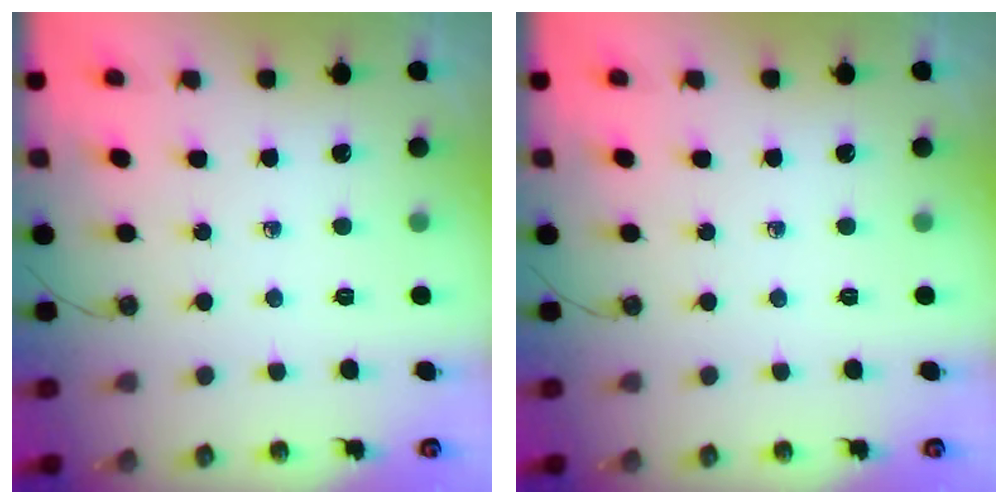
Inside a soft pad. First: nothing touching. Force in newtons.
{"total": 0.0}